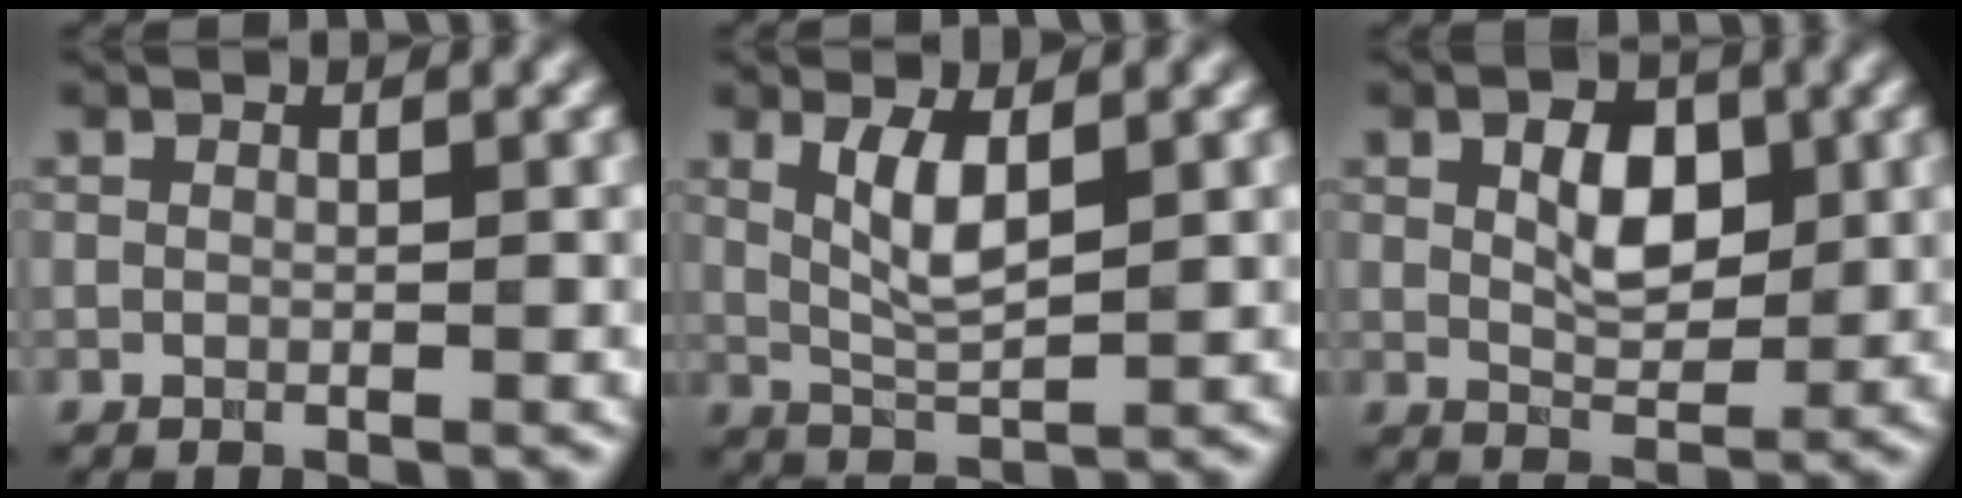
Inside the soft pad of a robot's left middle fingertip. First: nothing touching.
{"total": 2.9, "force": [0.9, 0.7, 2.7], "torque": [-0.066, -0.005, 0.031]}
{"total": 3.1, "force": [0.7, 1.8, 2.4], "torque": [-0.049, 0.002, 0.020]}